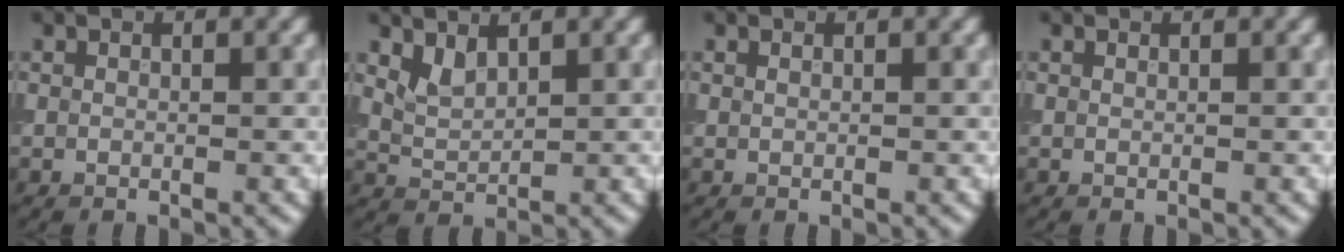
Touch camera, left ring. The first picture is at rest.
{"total": 1.8, "force": [1.3, 0.7, 0.9], "torque": [-0.022, -0.003, 0.034]}
{"total": 0.0}
{"total": 0.0}